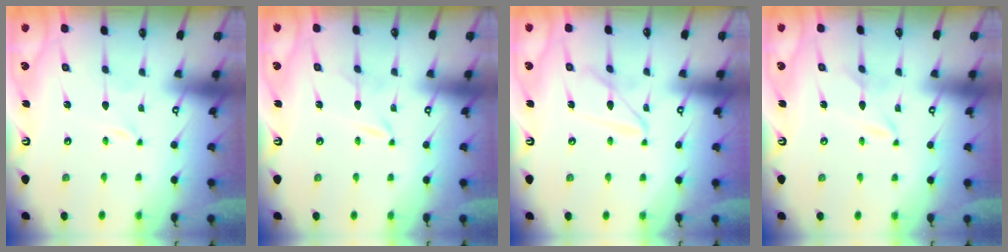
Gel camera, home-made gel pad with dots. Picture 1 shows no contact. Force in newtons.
{"total": 1.7, "press": 1.7, "slide": 0.0}
{"total": 8.7, "press": 8.6, "slide": 0.7}
{"total": 2.7, "press": 2.7, "slide": 0.4}